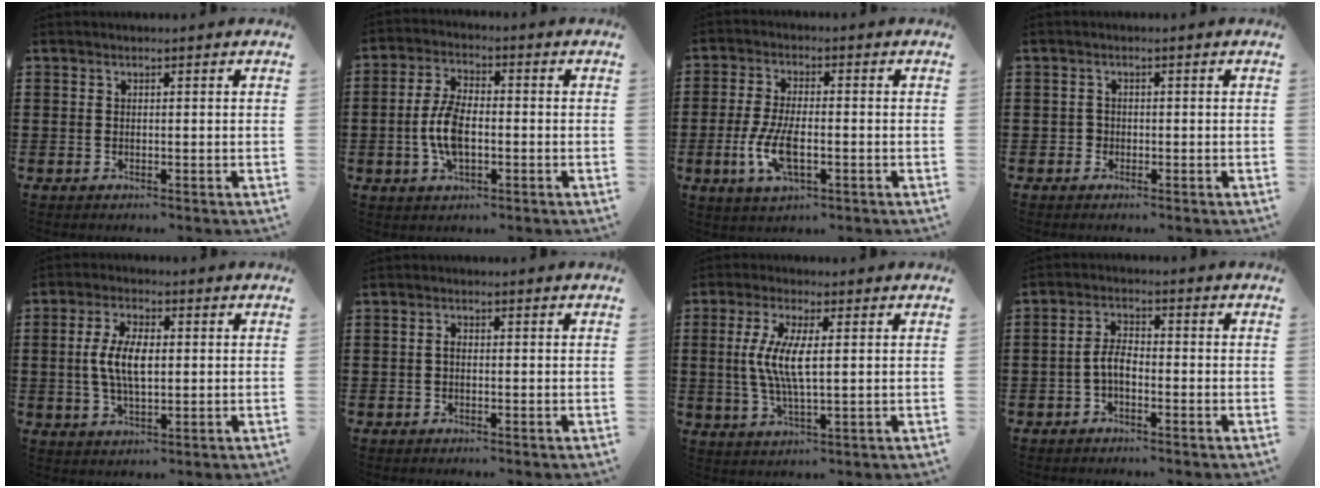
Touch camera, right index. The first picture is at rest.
{"total": 7.1, "force": [-1.2, 3.4, 6.1], "torque": [-0.143, -0.002, -0.028]}
{"total": 7.1, "force": [-2.0, 2.8, 6.2], "torque": [-0.145, -0.012, -0.042]}
{"total": 1.1, "force": [-0.4, 0.9, 0.3], "torque": [-0.008, 0.002, -0.010]}
{"total": 6.7, "force": [0.2, 2.9, 6.0], "torque": [-0.128, 0.006, -0.002]}
{"total": 1.2, "force": [-0.3, 0.6, 1.0], "torque": [-0.020, 0.001, -0.007]}
{"total": 6.8, "force": [0.6, 1.8, 6.6], "torque": [-0.138, -0.003, 0.004]}
{"total": 3.7, "force": [-1.3, 1.7, 3.0], "torque": [-0.070, 0.004, -0.030]}